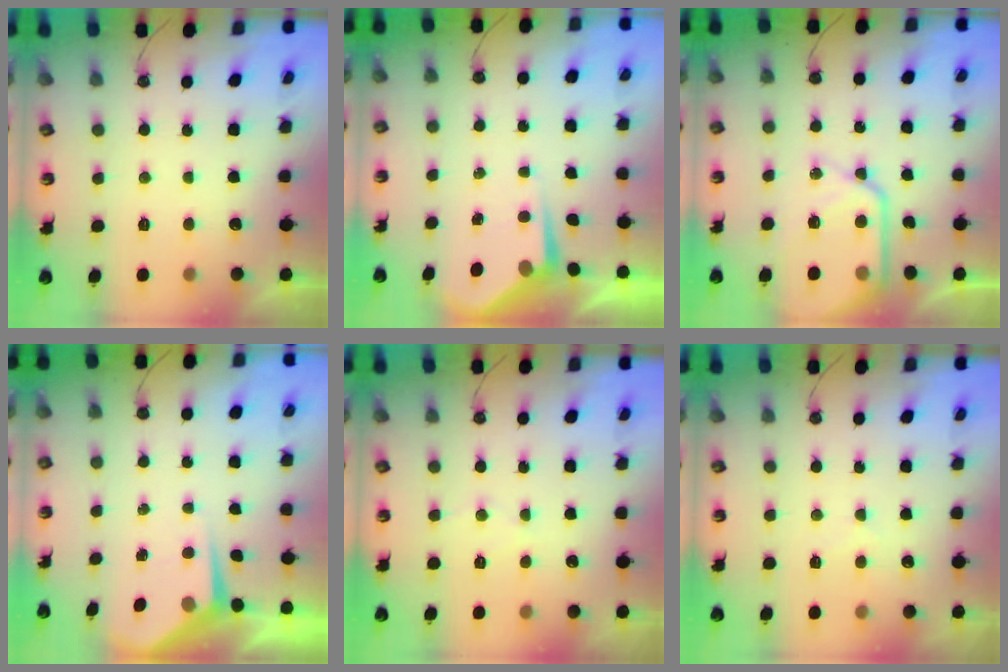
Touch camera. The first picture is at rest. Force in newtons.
{"total": 4.7, "press": 4.7, "slide": 0.8}
{"total": 14.9, "press": 14.8, "slide": 1.5}
{"total": 4.4, "press": 4.3, "slide": 0.6}
{"total": 4.9, "press": 4.9, "slide": 0.5}
{"total": 3.2, "press": 3.1, "slide": 0.5}